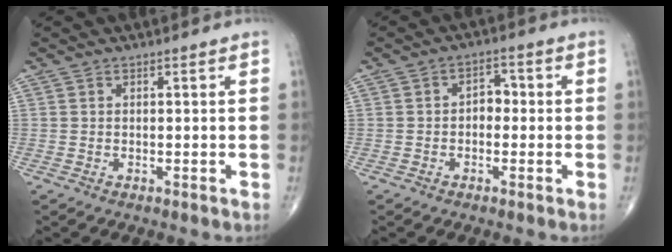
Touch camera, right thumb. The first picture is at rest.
{"total": 3.6, "force": [-0.3, 2.5, 2.6], "torque": [-0.023, 0.017, -0.013]}